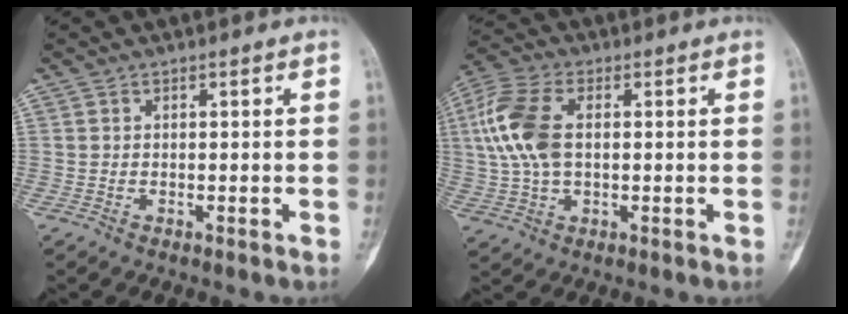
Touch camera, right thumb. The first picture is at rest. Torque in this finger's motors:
{"motor_torque": [0.11, 0.28, 1.32, 0.24, 0.27]}